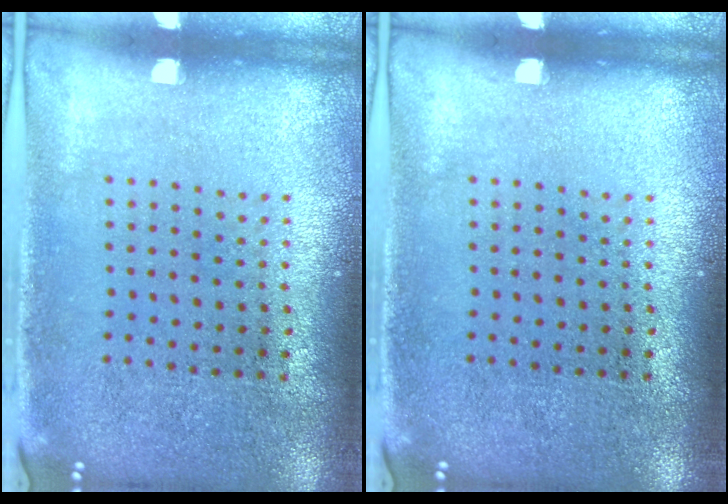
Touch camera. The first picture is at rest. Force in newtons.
{"total": 0.0}